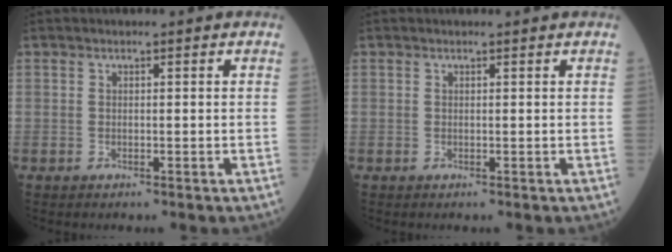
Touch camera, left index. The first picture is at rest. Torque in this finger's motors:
{"motor_torque": [0.13, -0.10, -0.07, 0.02]}